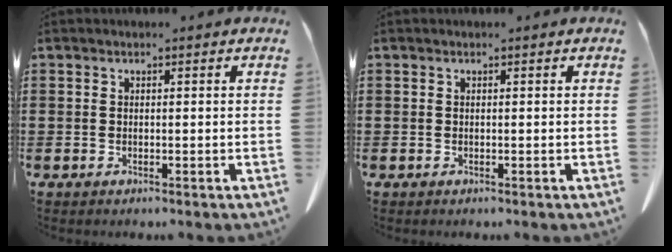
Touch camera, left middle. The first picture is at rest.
{"total": 0.0}